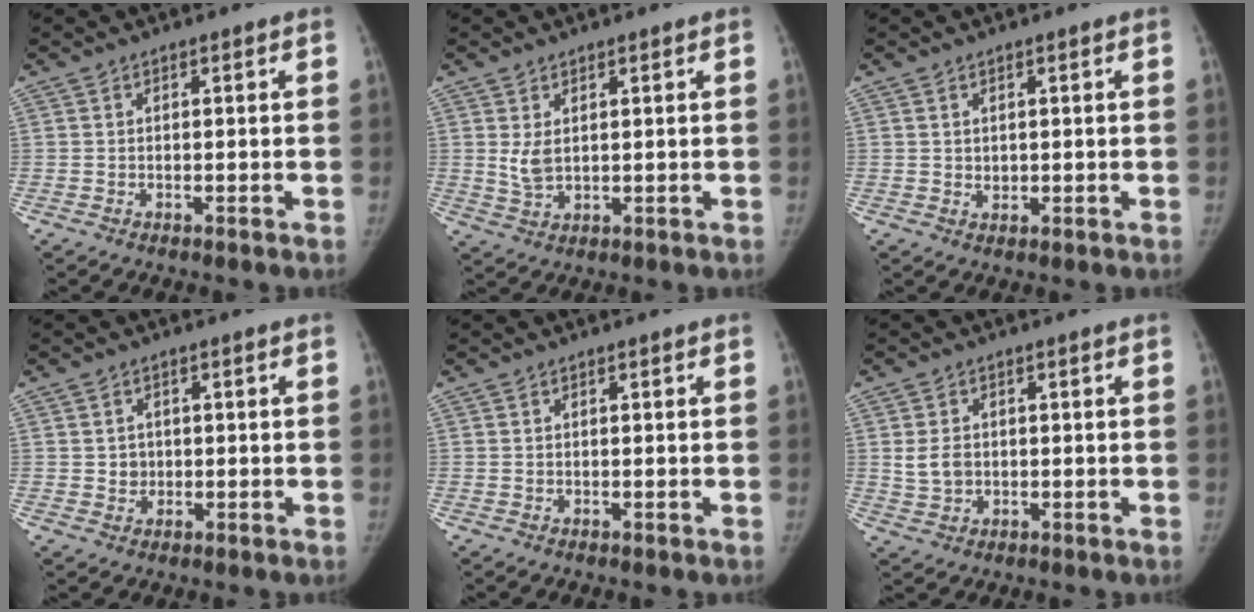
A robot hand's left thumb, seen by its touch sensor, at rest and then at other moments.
{"total": 3.5, "force": [1.0, 2.0, 2.7], "torque": [-0.048, -0.008, 0.029]}
{"total": 1.2, "force": [0.4, 1.0, 0.5], "torque": [-0.003, -0.005, 0.010]}
{"total": 2.5, "force": [0.1, 2.3, 0.8], "torque": [0.001, 0.002, 0.005]}
{"total": 0.0}
{"total": 4.2, "force": [0.3, 3.4, 2.4], "torque": [-0.032, 0.000, 0.014]}